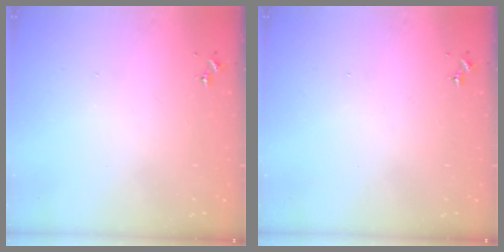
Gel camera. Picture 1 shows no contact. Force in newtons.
{"total": 0.0}